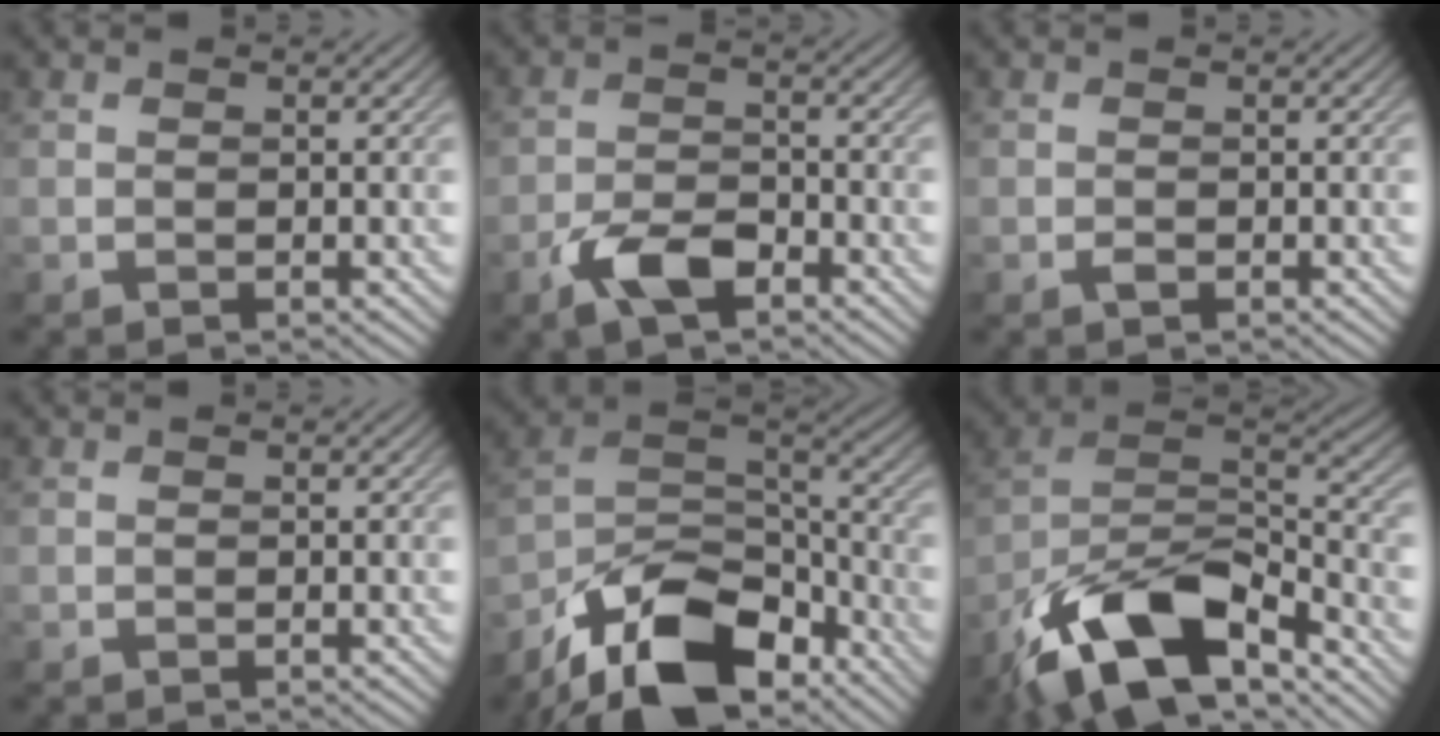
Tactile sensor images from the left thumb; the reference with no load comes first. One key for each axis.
{"total": 5.5, "fx": -3.4, "fy": 2.5, "fz": 3.5, "tx": -0.071, "ty": -0.001, "tz": -0.072}
{"total": 0.7, "fx": -0.4, "fy": 0.4, "fz": 0.4, "tx": -0.008, "ty": -0.001, "tz": -0.007}
{"total": 0.0}
{"total": 15.7, "fx": -11.3, "fy": 6.8, "fz": 8.5, "tx": -0.191, "ty": -0.019, "tz": -0.202}
{"total": 16.4, "fx": -10.8, "fy": 6.9, "fz": 10.3, "tx": -0.213, "ty": -0.019, "tz": -0.198}